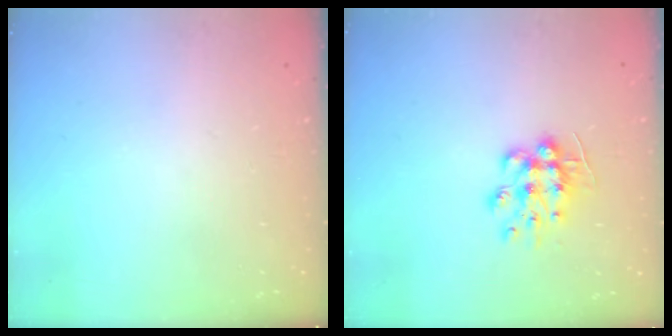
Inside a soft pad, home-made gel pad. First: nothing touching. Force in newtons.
{"total": 9.8, "press": 9.8, "slide": 0.5}